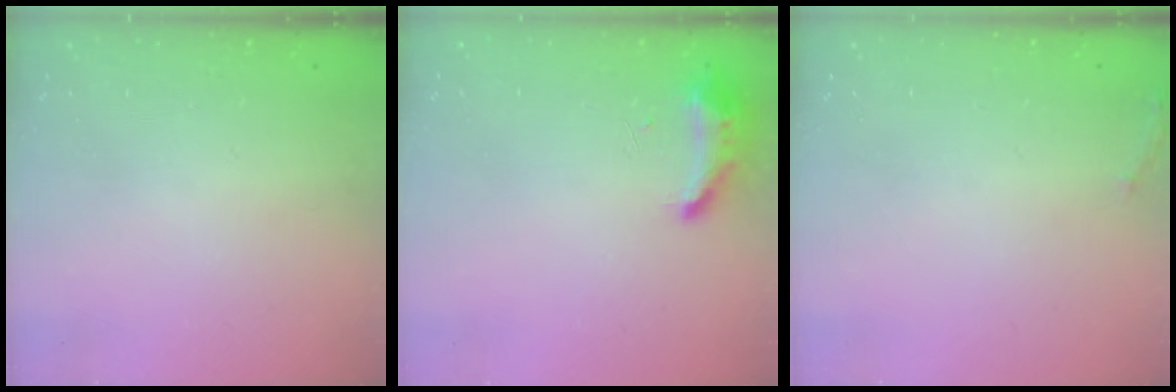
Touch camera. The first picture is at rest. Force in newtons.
{"total": 16.8, "press": 10.1, "slide": 13.4}
{"total": 5.6, "press": 5.3, "slide": 1.7}